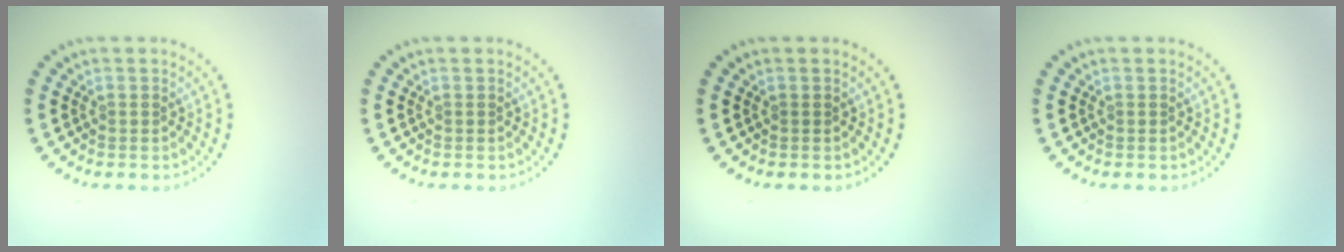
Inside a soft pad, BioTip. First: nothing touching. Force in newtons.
{"total": 0.0}
{"total": 0.0}
{"total": 0.0}